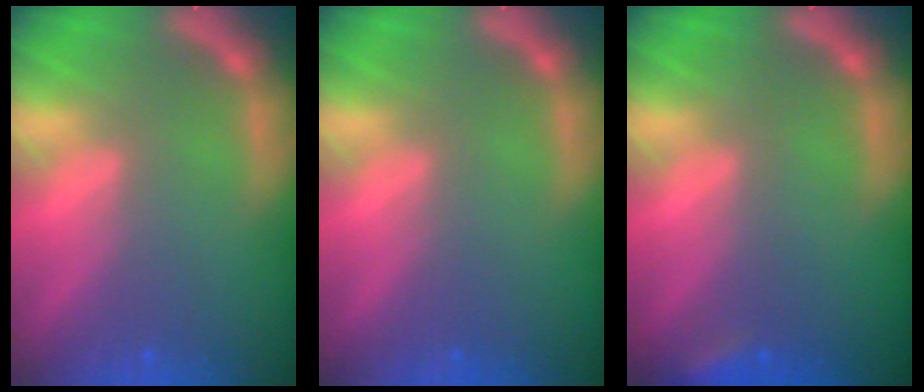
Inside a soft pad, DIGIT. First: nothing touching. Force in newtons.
{"total": 0.0}
{"total": 1.9}